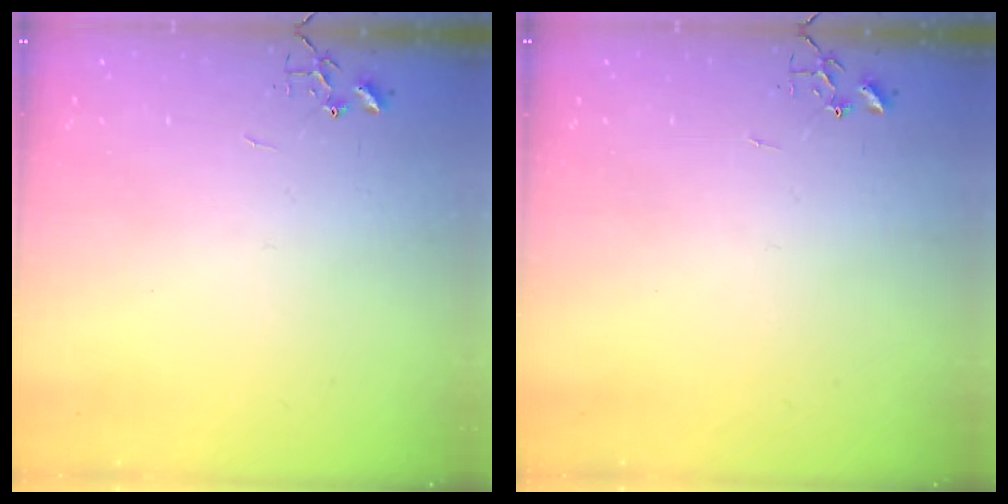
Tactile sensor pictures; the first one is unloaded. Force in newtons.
{"total": 0.0}